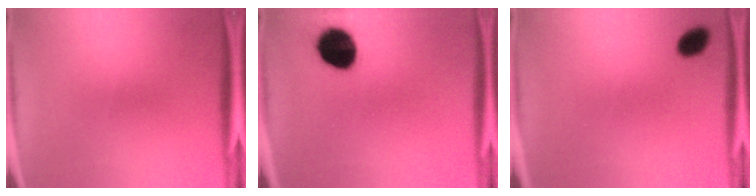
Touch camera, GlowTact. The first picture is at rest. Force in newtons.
{"total": 11.9}
{"total": 3.2}